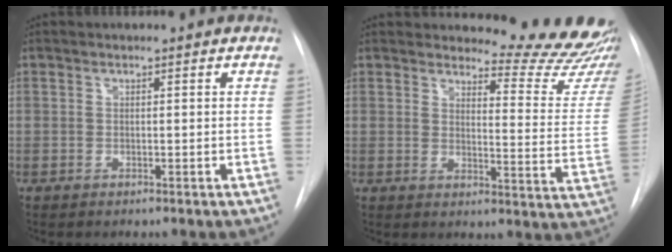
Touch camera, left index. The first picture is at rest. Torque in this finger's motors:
{"motor_torque": [0.87, -1.26, 0.03, 0.00]}